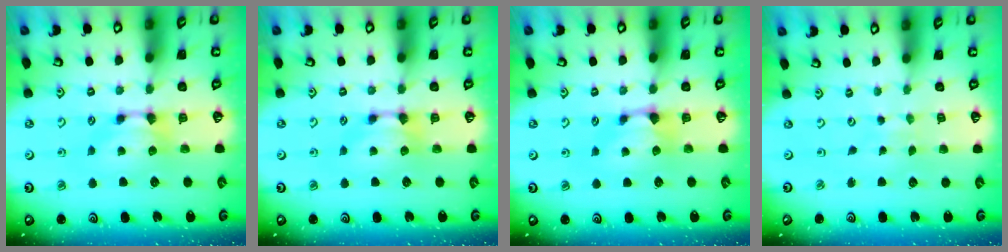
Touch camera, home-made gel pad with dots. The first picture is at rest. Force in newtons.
{"total": 0.0}
{"total": 0.9, "press": 0.7, "slide": 0.6}
{"total": 5.7, "press": 5.7, "slide": 0.3}